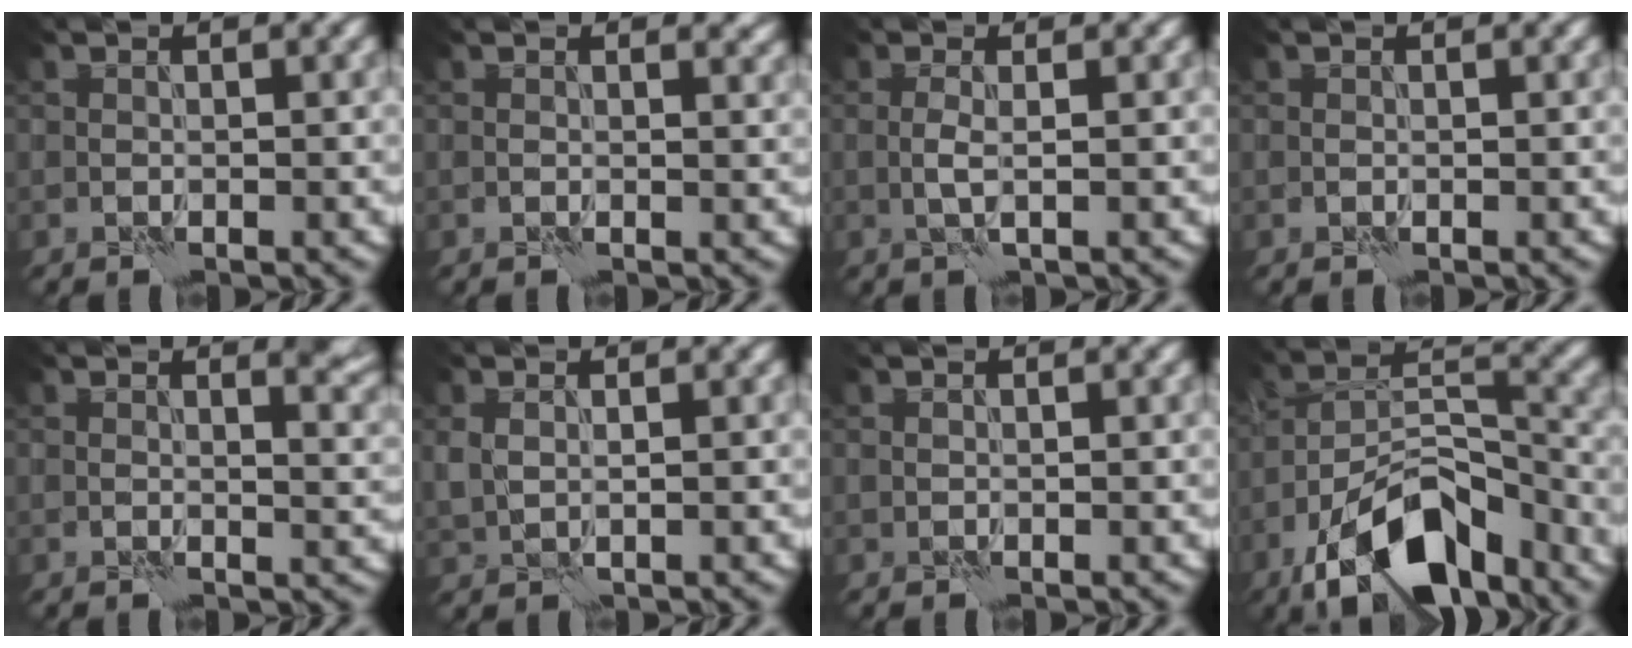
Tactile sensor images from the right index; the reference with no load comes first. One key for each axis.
{"total": 1.6, "fx": 0.4, "fy": 1.0, "fz": 1.2, "tx": -0.013, "ty": -0.006, "tz": 0.005}
{"total": 1.2, "fx": 0.0, "fy": 0.0, "fz": 1.2, "tx": -0.027, "ty": 0.001, "tz": -0.003}
{"total": 0.7, "fx": -0.3, "fy": 0.3, "fz": 0.5, "tx": -0.012, "ty": 0.000, "tz": -0.008}
{"total": 3.3, "fx": 1.4, "fy": 1.3, "fz": 2.7, "tx": -0.035, "ty": -0.007, "tz": 0.019}
{"total": 1.4, "fx": 0.3, "fy": 0.9, "fz": 1.0, "tx": -0.026, "ty": -0.001, "tz": 0.009}
{"total": 0.0}
{"total": 13.1, "fx": -8.8, "fy": 5.2, "fz": 8.2, "tx": -0.141, "ty": 0.010, "tz": -0.159}